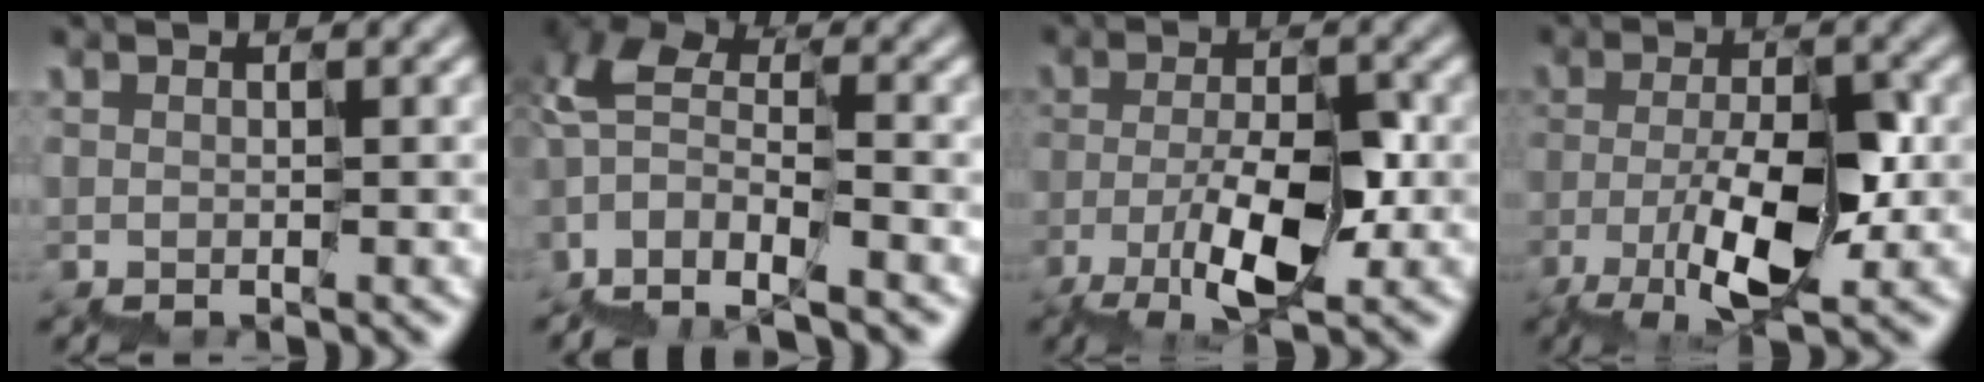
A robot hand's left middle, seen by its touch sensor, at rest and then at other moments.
{"total": 7.0, "force": [-3.6, 3.8, 4.6], "torque": [-0.078, 0.017, -0.079]}
{"total": 5.2, "force": [-2.1, 1.7, 4.4], "torque": [-0.079, 0.006, -0.038]}
{"total": 5.9, "force": [-1.9, 1.9, 5.2], "torque": [-0.093, 0.007, -0.036]}